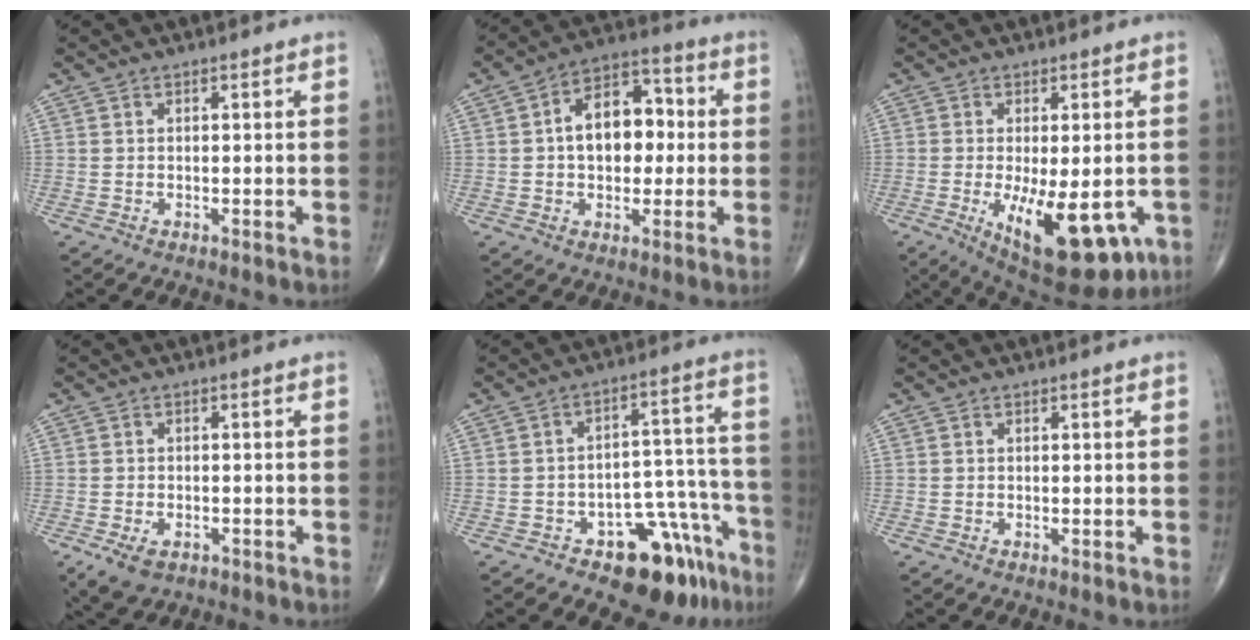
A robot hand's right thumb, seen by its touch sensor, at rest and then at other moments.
{"total": 12.7, "force": [0.8, 8.3, 9.5], "torque": [-0.112, 0.030, 0.005]}
{"total": 16.8, "force": [-6.0, 7.3, 13.9], "torque": [-0.177, -0.016, -0.070]}
{"total": 5.0, "force": [-2.7, 3.0, 2.9], "torque": [-0.054, 0.001, -0.041]}
{"total": 14.2, "force": [-9.0, 7.2, 8.4], "torque": [-0.054, 0.090, -0.123]}
{"total": 0.0}